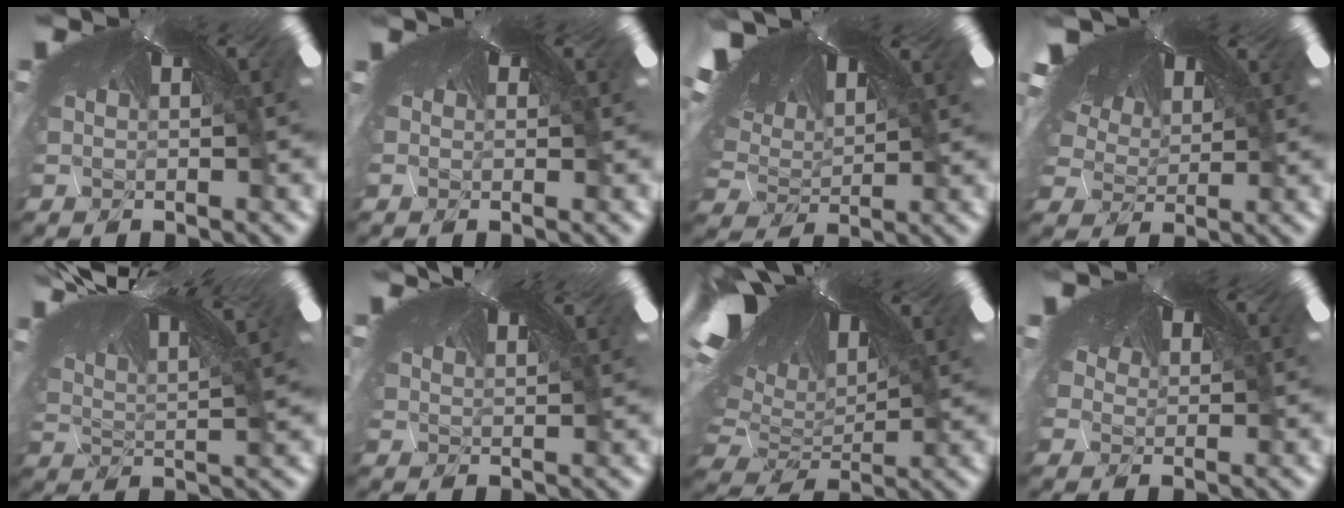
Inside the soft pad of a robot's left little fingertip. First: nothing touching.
{"total": 0.6, "force": [0.4, 0.3, 0.2], "torque": [-0.003, 0.001, 0.002]}
{"total": 2.7, "force": [-2.6, 0.2, 0.4], "torque": [-0.038, -0.040, -0.029]}
{"total": 1.7, "force": [-1.3, 0.8, 0.8], "torque": [-0.027, -0.016, -0.019]}
{"total": 2.5, "force": [-2.5, 0.2, -0.3], "torque": [-0.018, -0.036, -0.024]}
{"total": 0.5, "force": [-0.4, -0.3, 0.2], "torque": [0.006, -0.006, 0.002]}
{"total": 2.2, "force": [-2.2, -0.3, 0.0], "torque": [-0.038, -0.046, -0.017]}
{"total": 0.8, "force": [0.1, 0.4, 0.7], "torque": [-0.007, 0.000, 0.005]}